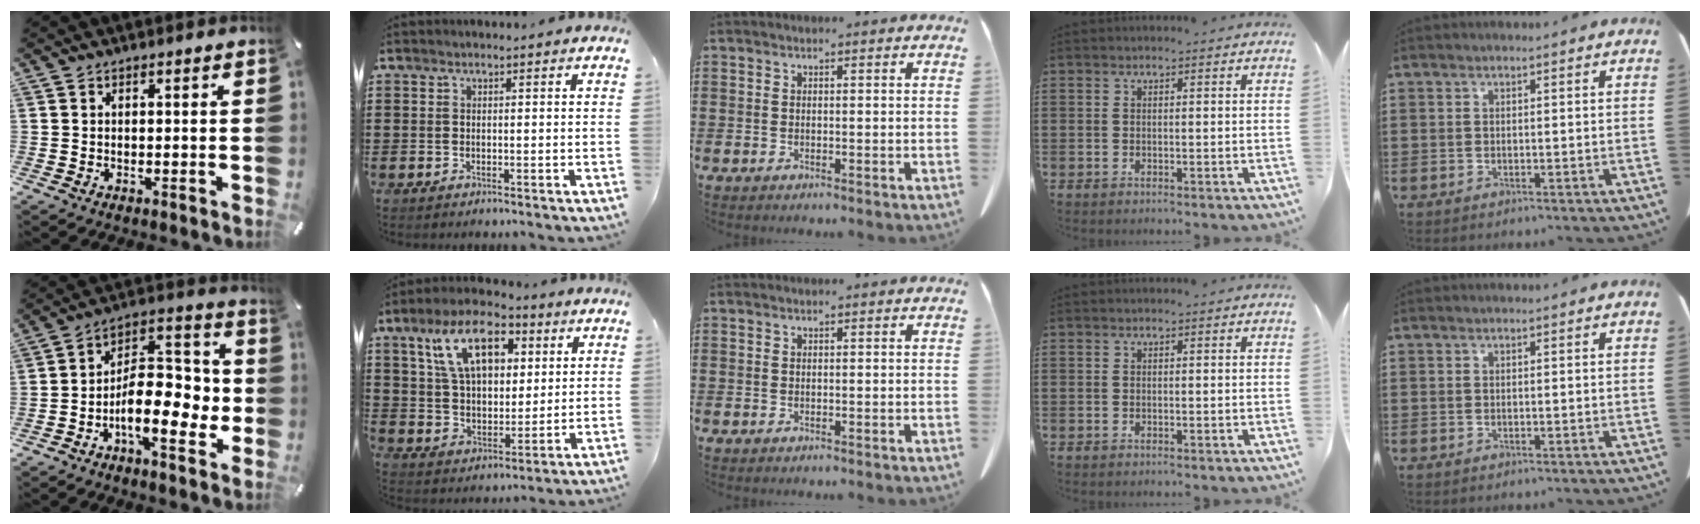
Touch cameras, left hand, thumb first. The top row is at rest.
{"thumb": {"total": 15.2, "force": [-5.0, 8.0, 12.0], "torque": [-0.186, 0.017, -0.080]}, "index": {"total": 12.5, "force": [6.4, 6.6, 8.5], "torque": [-0.169, 0.011, 0.117]}}